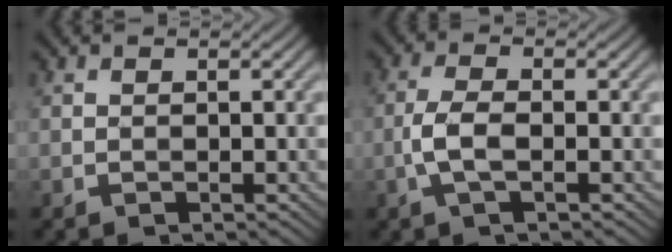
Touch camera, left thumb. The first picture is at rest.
{"total": 3.7, "force": [-1.1, 1.3, 3.3], "torque": [-0.078, 0.002, -0.029]}